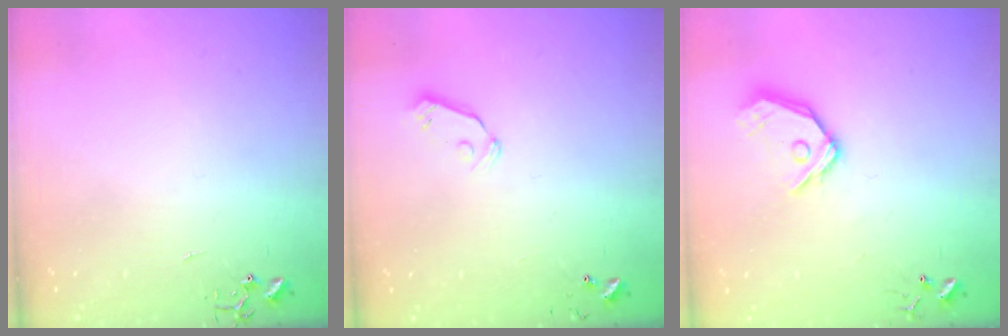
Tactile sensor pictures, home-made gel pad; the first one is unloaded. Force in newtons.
{"total": 5.9, "press": 5.8, "slide": 1.0}
{"total": 12.7, "press": 12.5, "slide": 2.0}